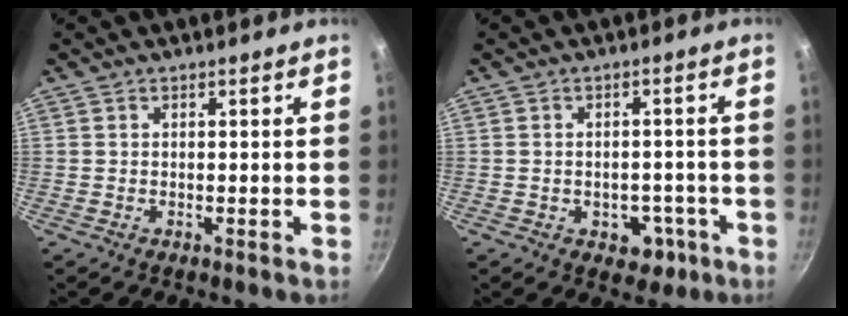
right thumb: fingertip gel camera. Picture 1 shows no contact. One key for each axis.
{"total": 5.5, "fx": -2.2, "fy": 4.0, "fz": 3.1, "tx": -0.016, "ty": 0.018, "tz": -0.015}